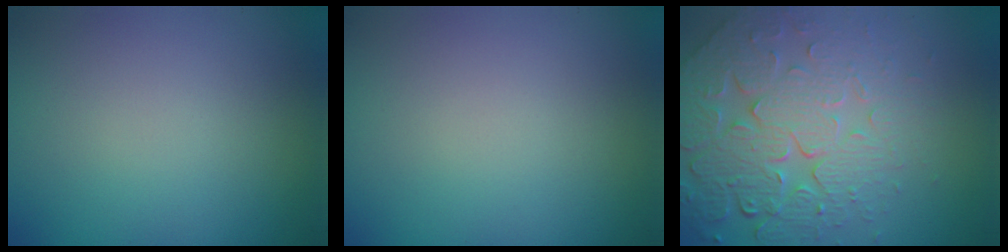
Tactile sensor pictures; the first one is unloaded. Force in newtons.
{"total": 0.0}
{"total": 7.9, "press": 5.7, "slide": 5.4}